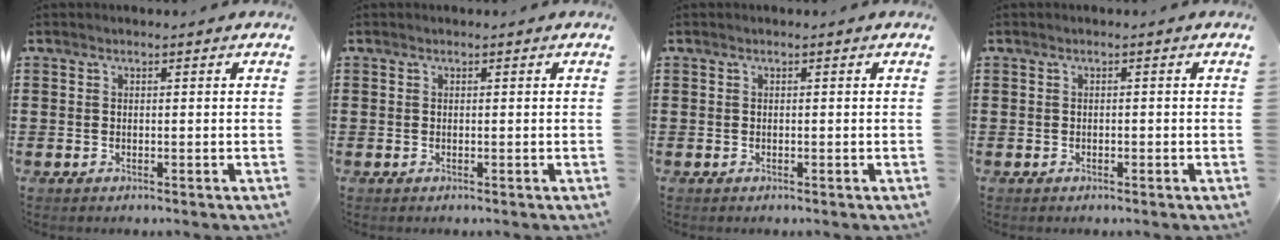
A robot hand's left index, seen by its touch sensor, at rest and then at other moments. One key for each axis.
{"total": 0.0}
{"total": 0.0}
{"total": 0.5, "fx": -0.3, "fy": 0.2, "fz": 0.4, "tx": -0.010, "ty": -0.001, "tz": -0.006}